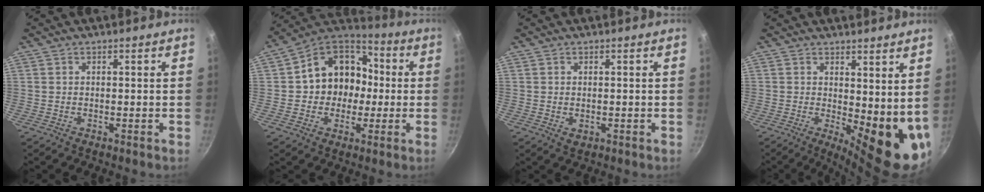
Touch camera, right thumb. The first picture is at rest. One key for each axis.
{"total": 15.1, "fx": 0.1, "fy": 12.9, "fz": 7.8, "tx": -0.084, "ty": 0.043, "tz": -0.011}
{"total": 1.5, "fx": -0.1, "fy": 1.0, "fz": 1.1, "tx": -0.016, "ty": -0.002, "tz": 0.000}
{"total": 12.3, "fx": 1.7, "fy": 4.9, "fz": 11.1, "tx": -0.116, "ty": -0.026, "tz": 0.036}